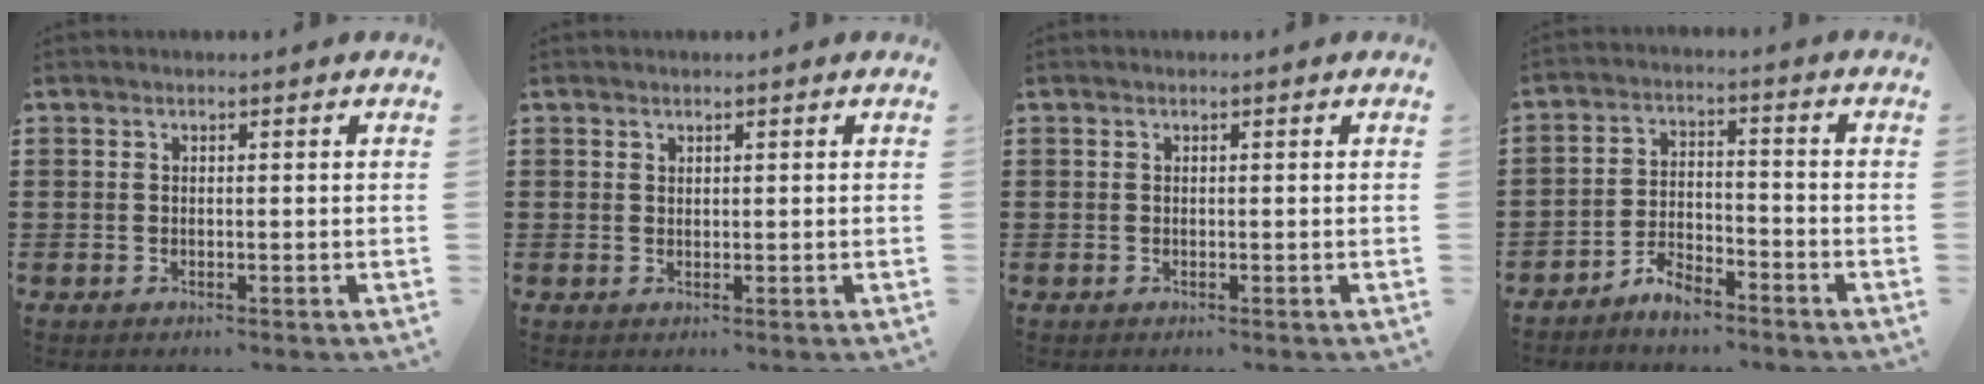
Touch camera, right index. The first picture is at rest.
{"total": 0.7, "force": [0.6, 0.3, 0.1], "torque": [-0.003, 0.000, 0.012]}
{"total": 0.0}
{"total": 4.5, "force": [-4.3, 0.9, 0.9], "torque": [-0.018, 0.009, -0.085]}